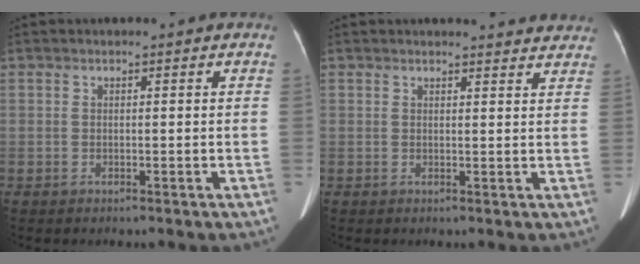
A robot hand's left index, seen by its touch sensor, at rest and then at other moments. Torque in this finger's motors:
{"motor_torque": [0.25, -0.26, 0.00, 0.01]}